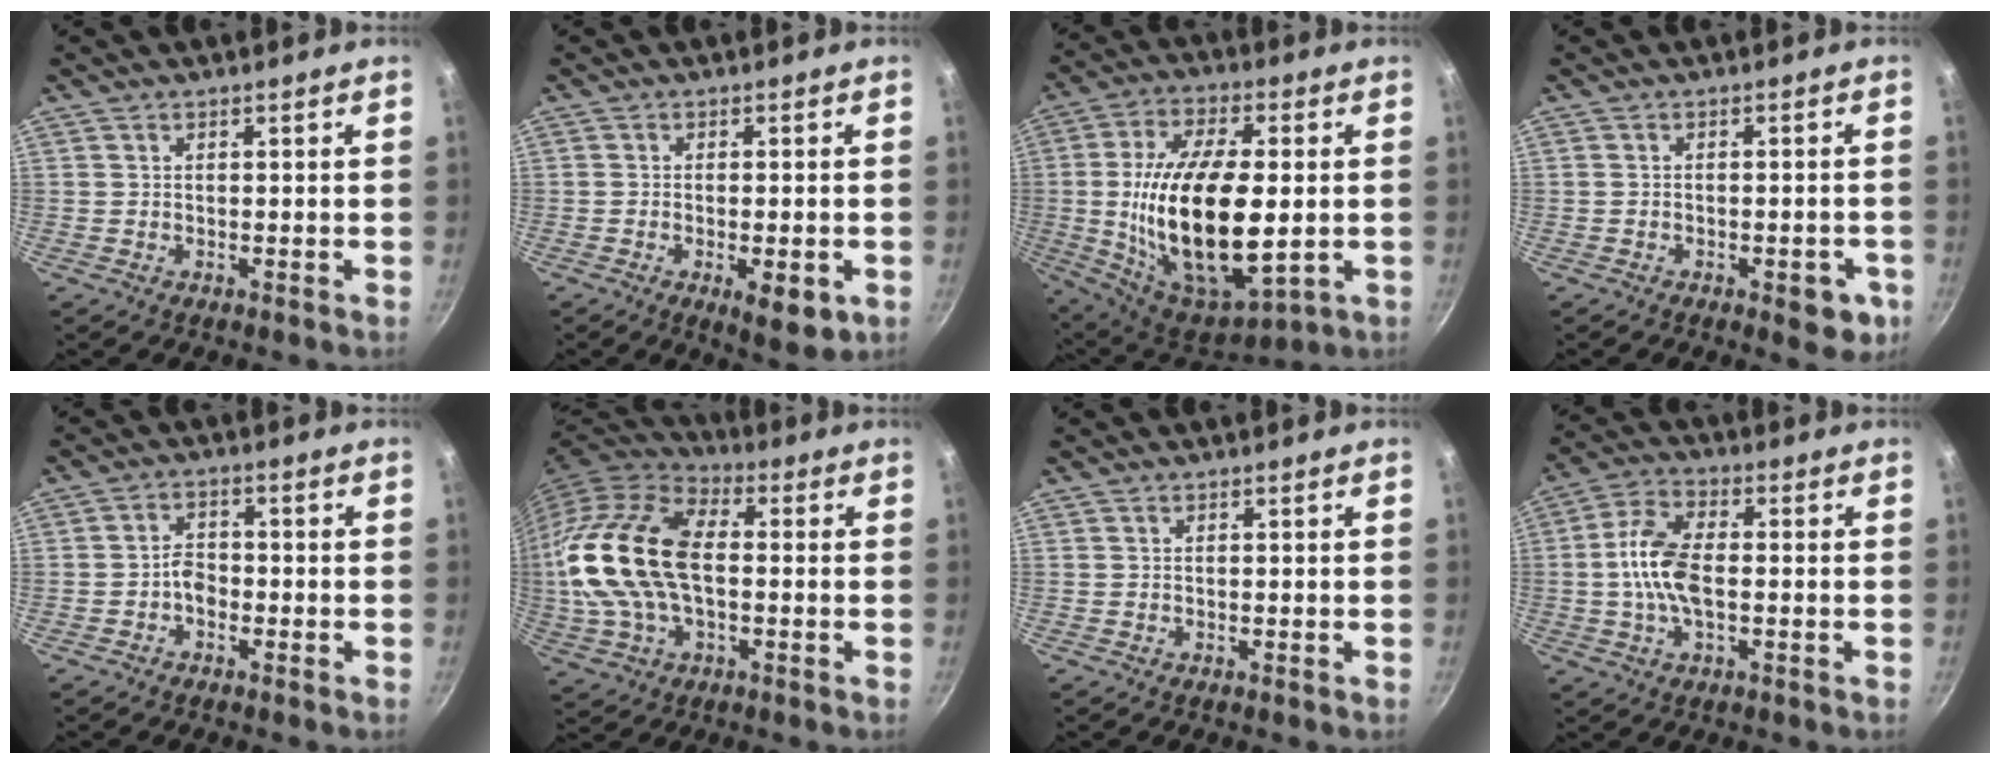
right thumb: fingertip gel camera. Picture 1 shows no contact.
{"total": 7.1, "force": [-2.4, 2.5, 6.2], "torque": [-0.085, -0.001, -0.029]}
{"total": 25.7, "force": [-1.3, 11.9, 22.8], "torque": [-0.422, 0.001, -0.010]}
{"total": 6.1, "force": [-2.5, 2.8, 4.8], "torque": [-0.040, 0.012, -0.026]}
{"total": 3.2, "force": [-1.6, 2.1, 1.7], "torque": [-0.018, 0.021, -0.030]}
{"total": 20.9, "force": [0.1, 12.2, 17.0], "torque": [-0.330, 0.028, -0.005]}
{"total": 0.0}
{"total": 10.0, "force": [-0.9, 5.2, 8.5], "torque": [-0.166, 0.025, -0.027]}